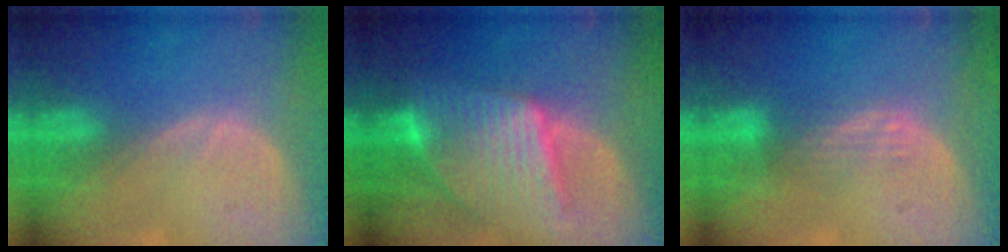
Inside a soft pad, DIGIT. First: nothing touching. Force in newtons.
{"total": 9.5, "press": 9.5, "slide": 0.8}
{"total": 3.7, "press": 3.0, "slide": 2.2}